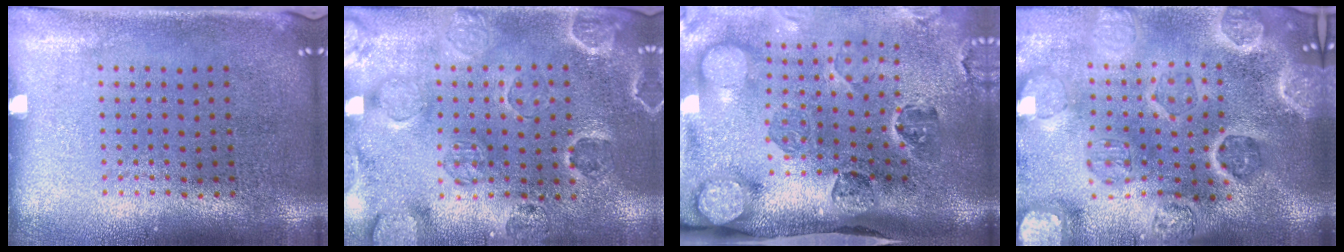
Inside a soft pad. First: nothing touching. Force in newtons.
{"total": 2.5, "press": 2.2, "slide": 1.1}
{"total": 4.3, "press": 3.1, "slide": 2.9}
{"total": 5.5, "press": 4.6, "slide": 2.9}